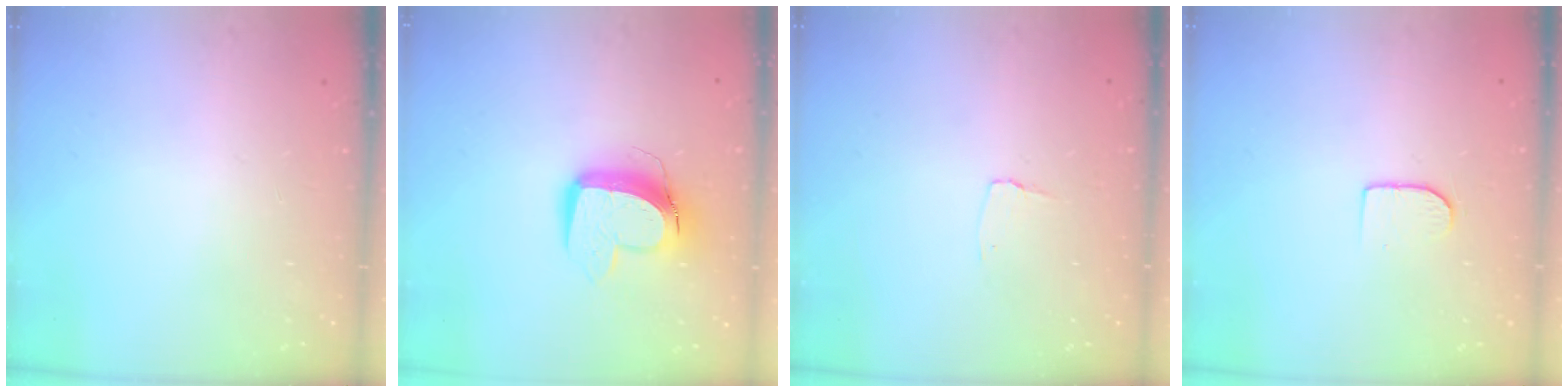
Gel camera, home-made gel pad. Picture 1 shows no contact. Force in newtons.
{"total": 11.5, "press": 11.4, "slide": 1.2}
{"total": 2.9, "press": 2.9, "slide": 0.3}
{"total": 6.0, "press": 5.9, "slide": 0.6}